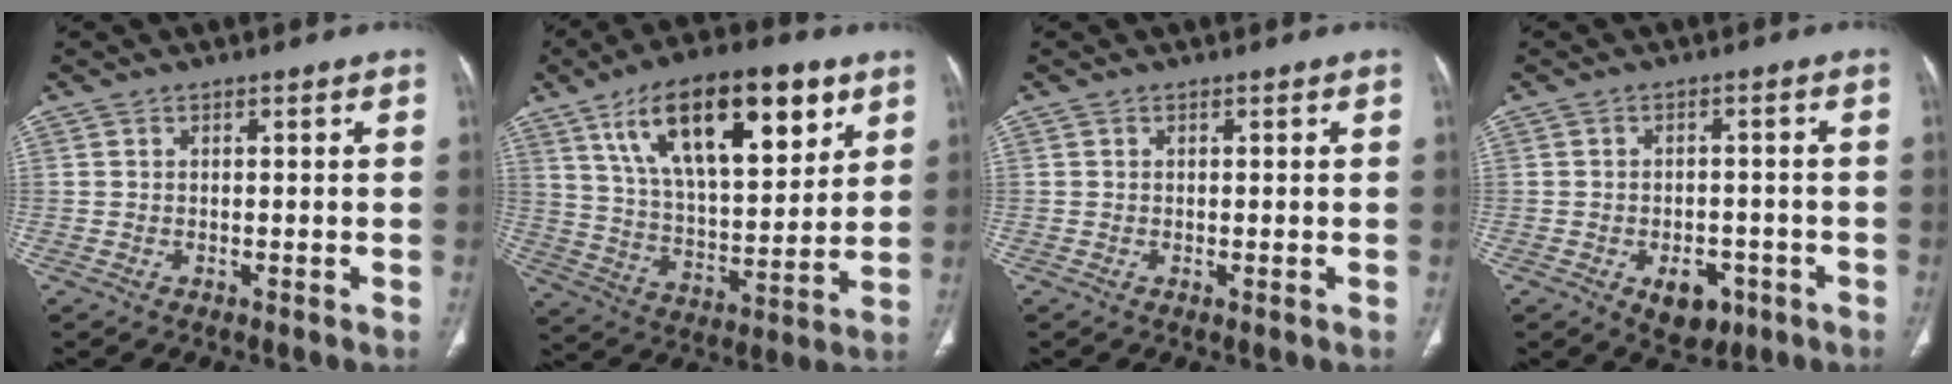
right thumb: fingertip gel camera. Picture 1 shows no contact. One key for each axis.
{"total": 24.2, "fx": 12.0, "fy": 10.1, "fz": 18.4, "tx": -0.266, "ty": -0.035, "tz": 0.206}
{"total": 0.0}
{"total": 6.7, "fx": -3.0, "fy": 4.3, "fz": 4.1, "tx": -0.035, "ty": 0.013, "tz": -0.034}